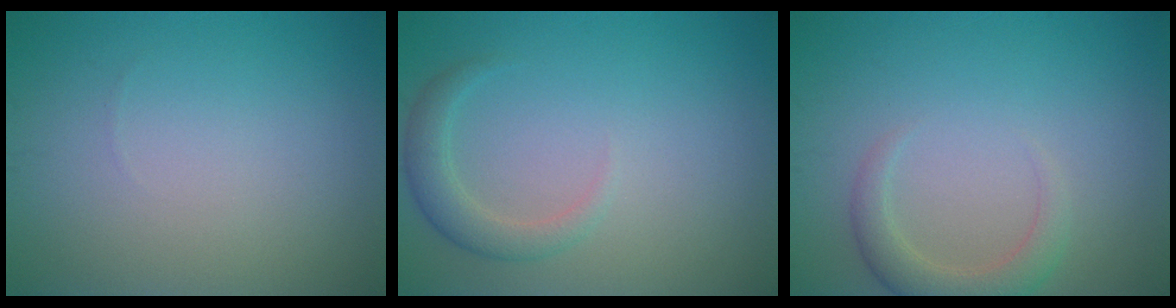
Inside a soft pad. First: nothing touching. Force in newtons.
{"total": 2.3, "press": 2.3, "slide": 0.2}
{"total": 2.8, "press": 2.8, "slide": 0.4}